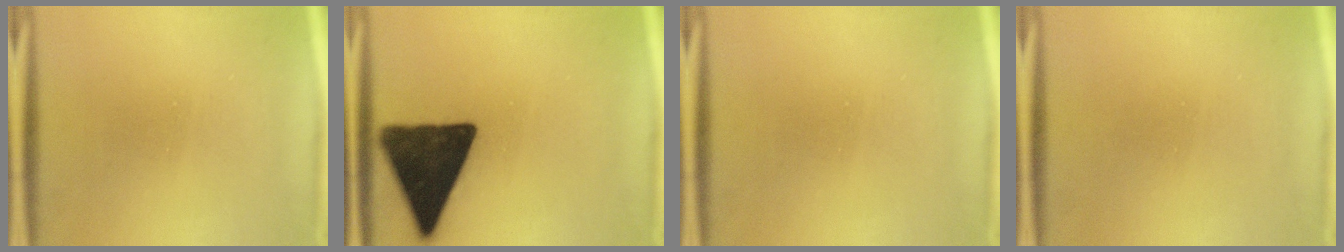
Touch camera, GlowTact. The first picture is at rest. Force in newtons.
{"total": 15.4}
{"total": 0.0}
{"total": 1.9}